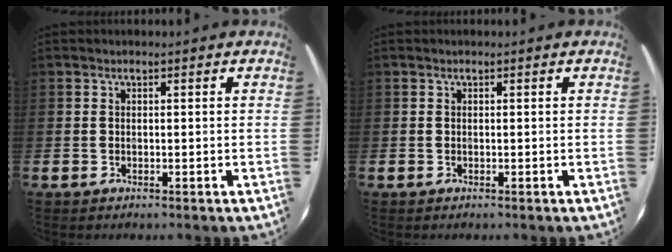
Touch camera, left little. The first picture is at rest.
{"total": 0.0}